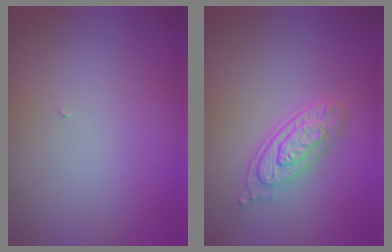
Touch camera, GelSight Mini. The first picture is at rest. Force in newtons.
{"total": 4.1, "press": 3.0, "slide": 2.7}